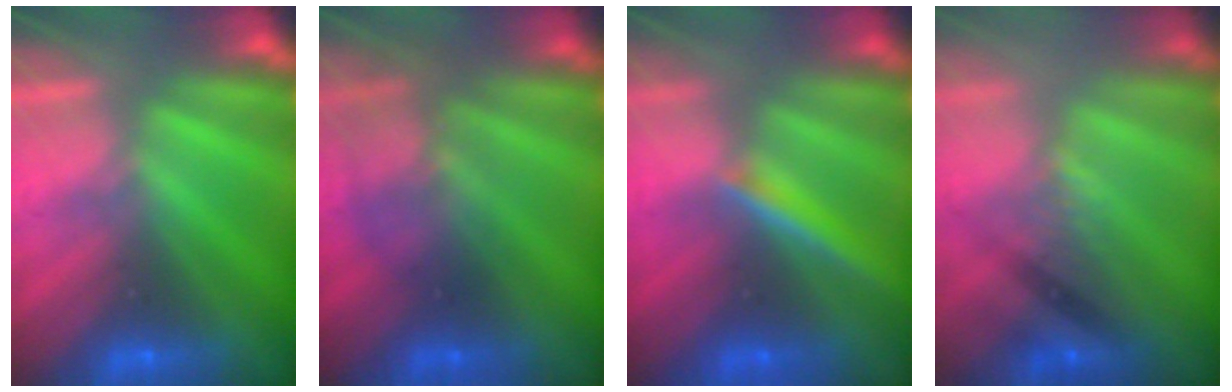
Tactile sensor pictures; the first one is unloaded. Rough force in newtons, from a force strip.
{"total": 2.2}
{"total": 5.2}
{"total": 2.6}